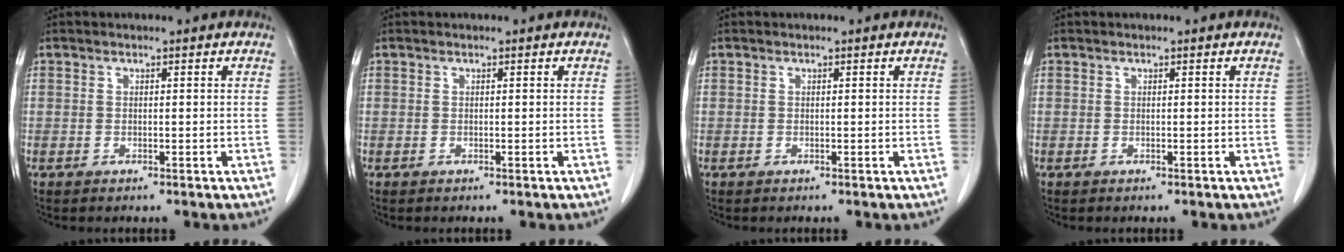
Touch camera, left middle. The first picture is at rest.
{"total": 0.0}
{"total": 0.0}
{"total": 0.0}